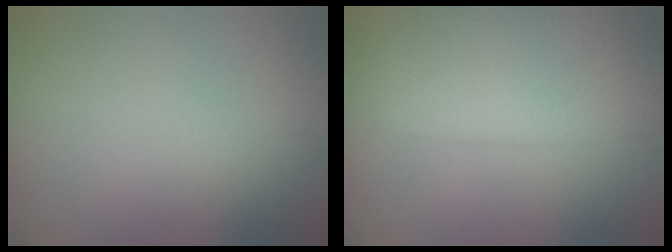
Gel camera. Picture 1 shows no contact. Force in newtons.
{"total": 8.3, "press": 8.3, "slide": 0.4}